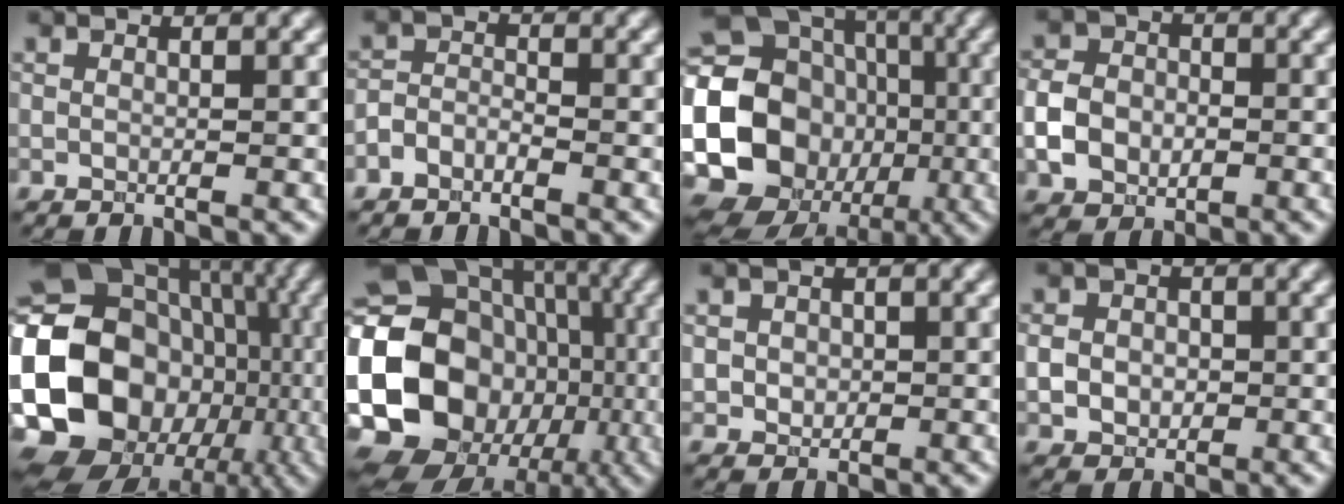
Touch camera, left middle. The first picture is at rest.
{"total": 1.6, "force": [-1.2, 0.9, 0.6], "torque": [-0.011, 0.006, -0.028]}
{"total": 20.2, "force": [-2.3, 18.3, 8.3], "torque": [-0.191, -0.001, -0.083]}
{"total": 4.1, "force": [-1.1, 3.2, 2.2], "torque": [-0.045, 0.002, -0.025]}
{"total": 19.1, "force": [-3.1, 16.1, 9.9], "torque": [-0.180, -0.005, -0.067]}
{"total": 20.8, "force": [-3.8, 17.9, 10.0], "torque": [-0.180, -0.009, -0.099]}
{"total": 1.9, "force": [0.3, 1.7, 0.7], "torque": [-0.015, -0.002, 0.013]}
{"total": 3.2, "force": [-0.2, 2.7, 1.7], "torque": [-0.036, -0.005, -0.002]}